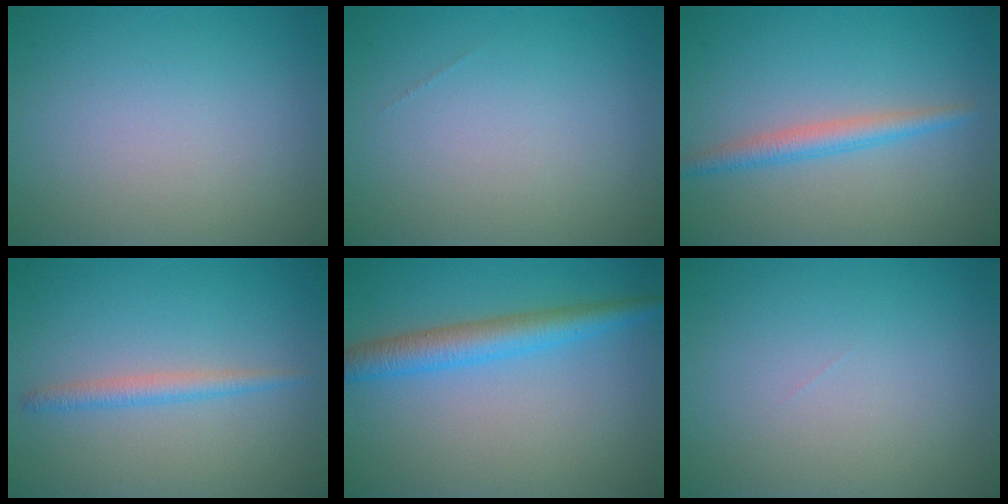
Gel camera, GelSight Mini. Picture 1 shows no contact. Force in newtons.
{"total": 0.0}
{"total": 2.3, "press": 2.3, "slide": 0.1}
{"total": 1.7, "press": 1.7, "slide": 0.1}
{"total": 3.9, "press": 3.9, "slide": 0.1}
{"total": 0.0}